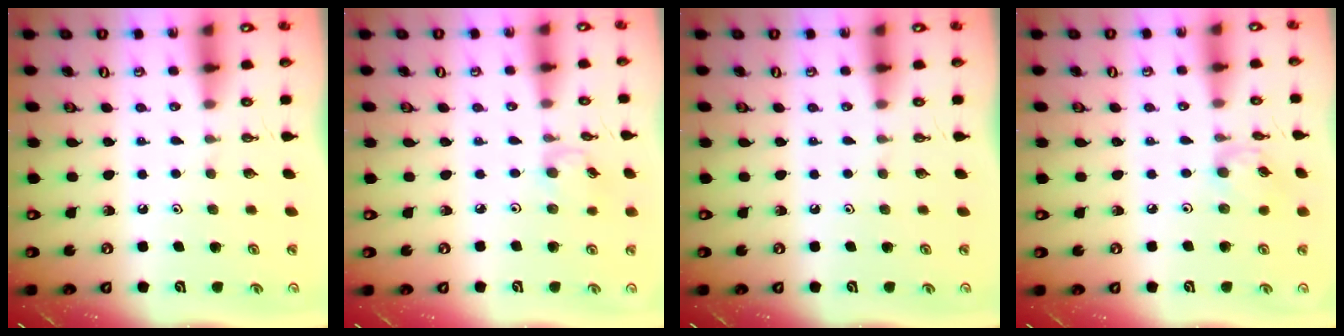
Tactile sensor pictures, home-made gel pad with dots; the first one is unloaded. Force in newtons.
{"total": 2.8, "press": 2.8, "slide": 0.4}
{"total": 0.0}
{"total": 4.7, "press": 4.7, "slide": 0.3}